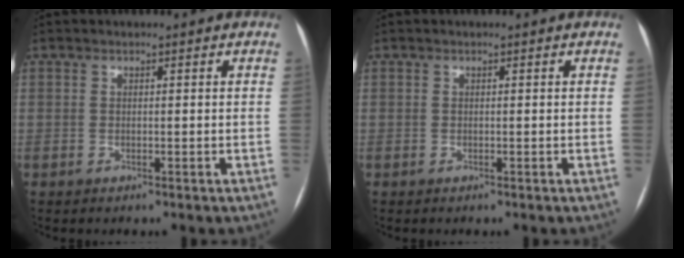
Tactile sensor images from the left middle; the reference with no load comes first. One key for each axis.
{"total": 0.0}